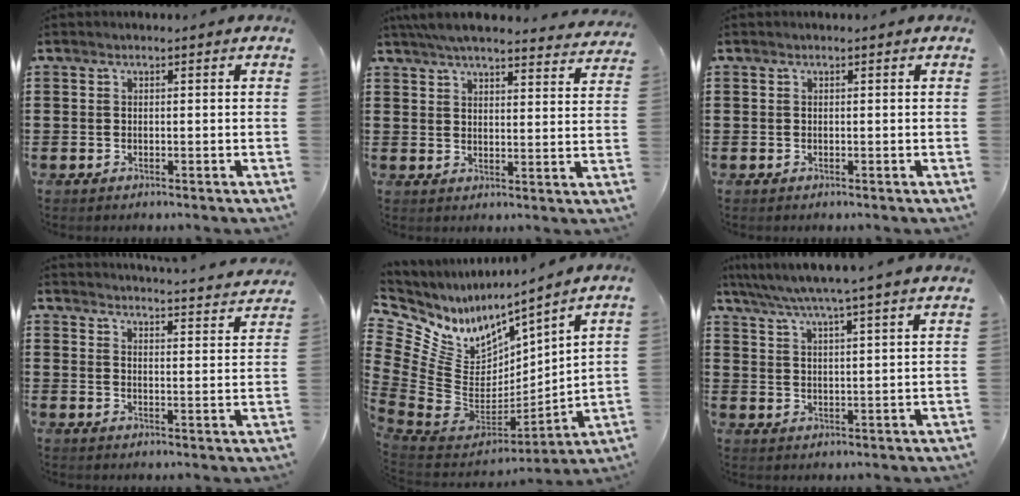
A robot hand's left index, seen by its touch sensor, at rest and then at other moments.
{"total": 5.7, "force": [5.3, 0.5, 2.0], "torque": [-0.056, -0.021, 0.096]}
{"total": 0.0}
{"total": 3.4, "force": [3.4, -0.6, 0.4], "torque": [-0.018, -0.036, 0.052]}
{"total": 8.7, "force": [3.7, 6.7, 4.2], "torque": [-0.144, -0.055, 0.062]}
{"total": 5.6, "force": [5.0, -1.1, 2.3], "torque": [-0.065, -0.035, 0.083]}